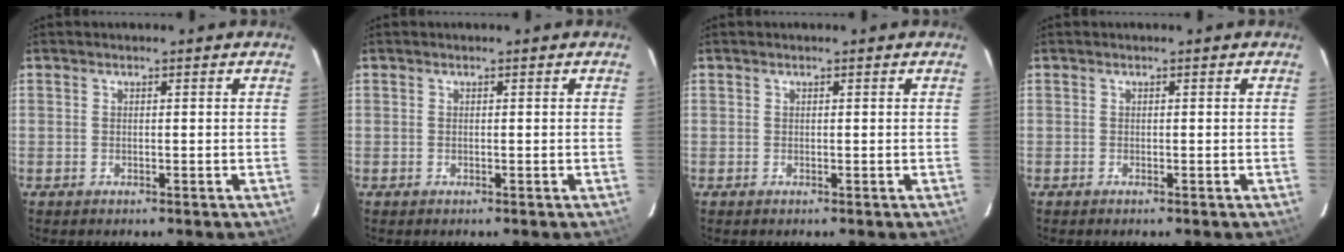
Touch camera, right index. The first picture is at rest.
{"total": 0.0}
{"total": 0.0}
{"total": 0.0}